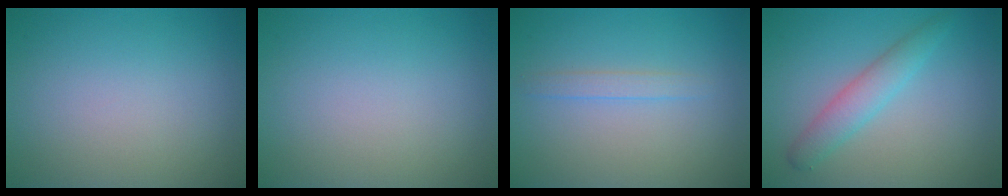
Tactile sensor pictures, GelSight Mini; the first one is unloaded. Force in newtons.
{"total": 0.0}
{"total": 1.1, "press": 1.1, "slide": 0.0}
{"total": 2.8, "press": 2.8, "slide": 0.1}